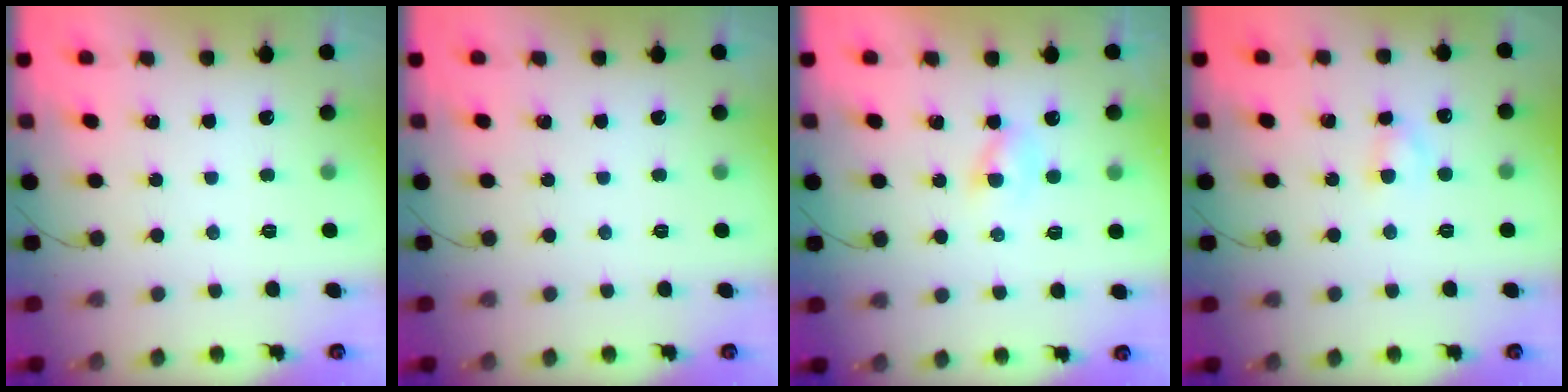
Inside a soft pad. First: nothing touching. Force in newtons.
{"total": 0.0}
{"total": 2.0, "press": 1.8, "slide": 0.9}
{"total": 2.5, "press": 2.3, "slide": 1.0}